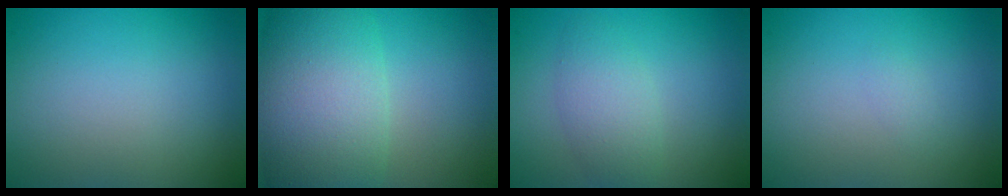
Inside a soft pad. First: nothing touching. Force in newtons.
{"total": 10.4, "press": 10.3, "slide": 0.4}
{"total": 2.9, "press": 2.9, "slide": 0.1}
{"total": 0.5, "press": 0.5, "slide": 0.0}